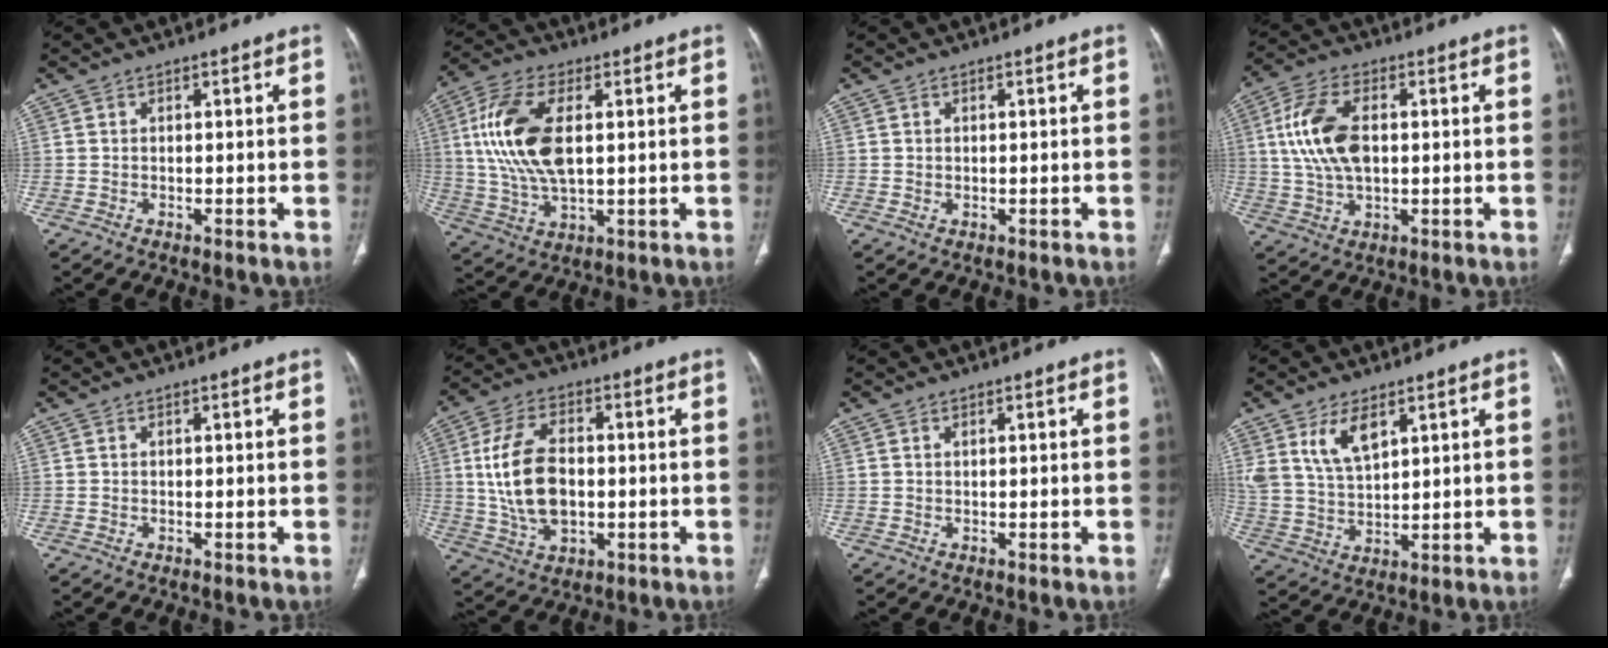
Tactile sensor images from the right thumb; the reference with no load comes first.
{"total": 15.4, "force": [2.6, 7.6, 13.1], "torque": [-0.276, 0.000, 0.053]}
{"total": 0.7, "force": [-0.1, 0.5, 0.5], "torque": [-0.014, 0.003, 0.003]}
{"total": 12.0, "force": [1.5, 6.6, 9.9], "torque": [-0.204, 0.007, 0.030]}
{"total": 0.0}
{"total": 13.7, "force": [0.1, 8.1, 11.0], "torque": [-0.207, 0.006, 0.010]}
{"total": 0.0}
{"total": 8.1, "force": [4.4, 3.9, 5.6], "torque": [-0.100, -0.022, 0.096]}